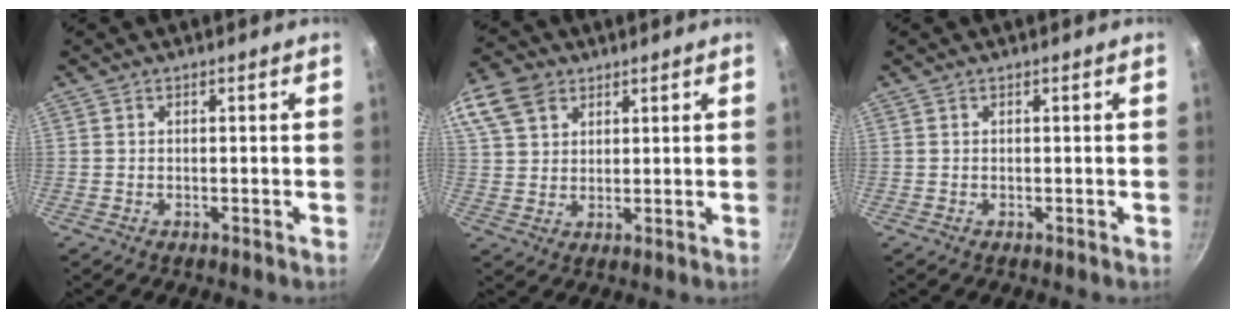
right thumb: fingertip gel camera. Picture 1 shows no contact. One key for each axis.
{"total": 12.7, "fx": 6.6, "fy": 9.0, "fz": 6.1, "tx": -0.128, "ty": 0.011, "tz": 0.125}
{"total": 0.0}